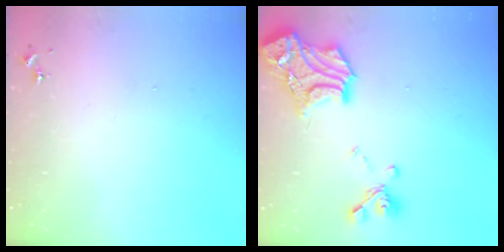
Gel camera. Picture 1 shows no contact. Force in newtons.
{"total": 22.9, "press": 22.8, "slide": 2.3}